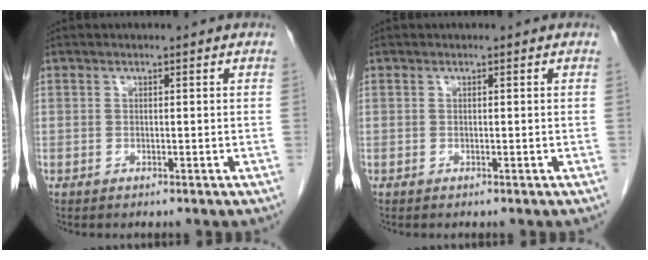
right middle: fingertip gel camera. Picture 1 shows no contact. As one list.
[{"total": 0.0}]